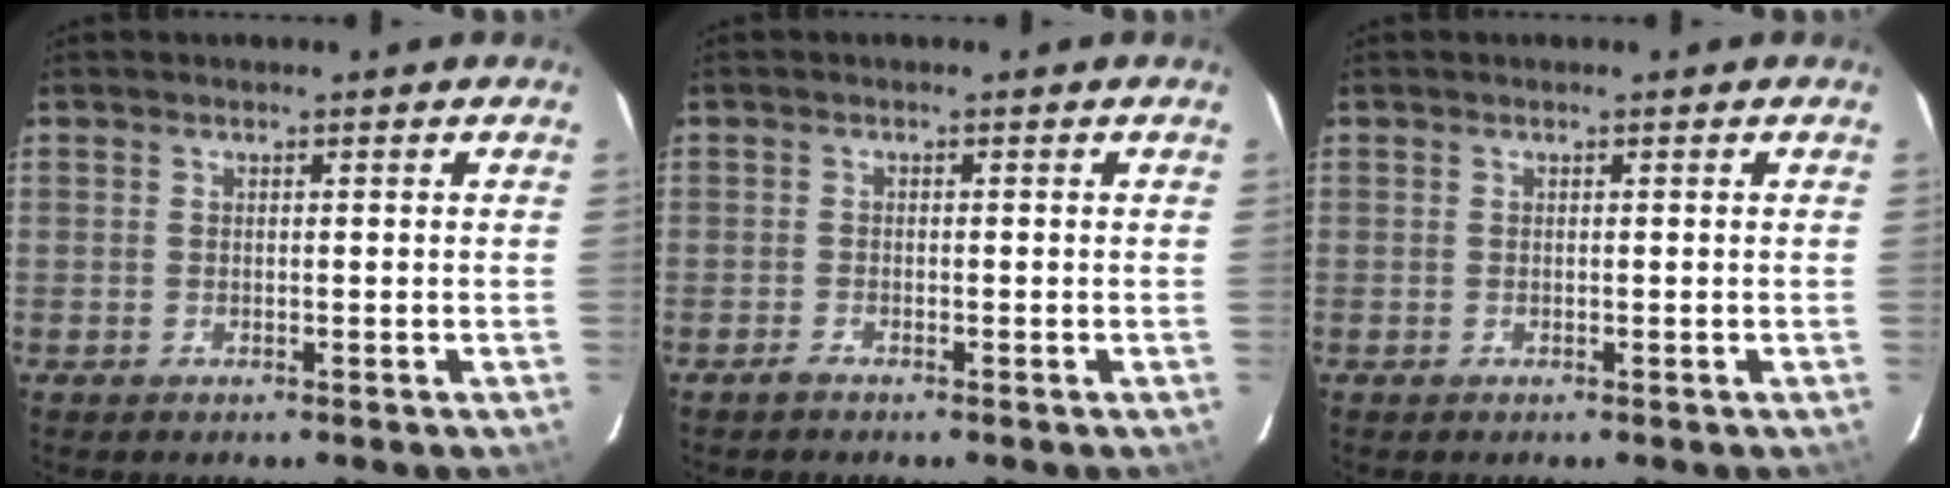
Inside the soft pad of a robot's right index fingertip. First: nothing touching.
{"total": 0.9, "force": [-0.9, 0.1, 0.3], "torque": [-0.006, -0.002, -0.018]}
{"total": 0.0}